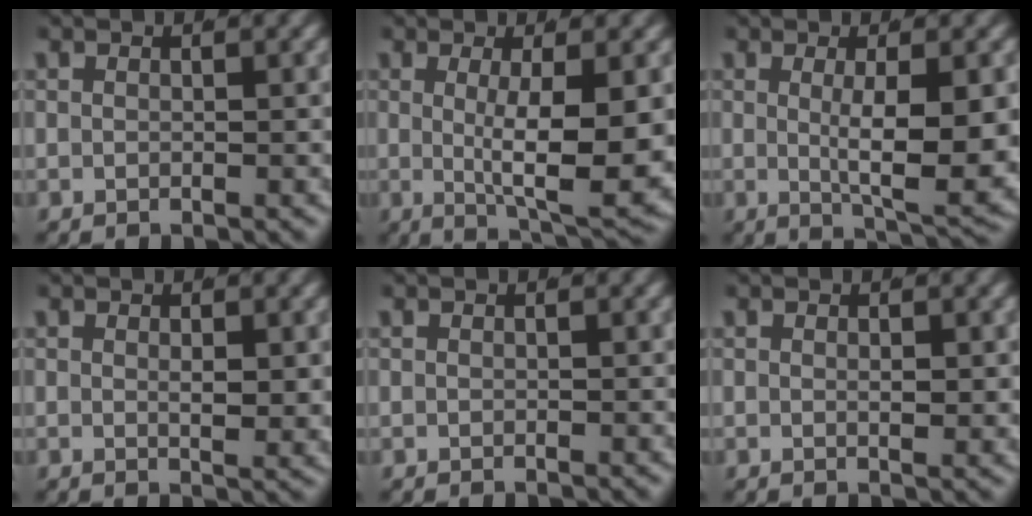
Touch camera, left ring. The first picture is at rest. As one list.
[{"total": 8.8, "force": [-0.2, 1.9, 8.6], "torque": [-0.117, -0.019, 0.012]}, {"total": 7.1, "force": [-0.4, 1.3, 7.0], "torque": [-0.097, -0.019, 0.006]}, {"total": 1.6, "force": [0.4, -0.1, 1.5], "torque": [-0.024, -0.012, 0.010]}, {"total": 0.0}, {"total": 0.9, "force": [0.2, -0.1, 0.9], "torque": [-0.014, -0.008, 0.005]}]